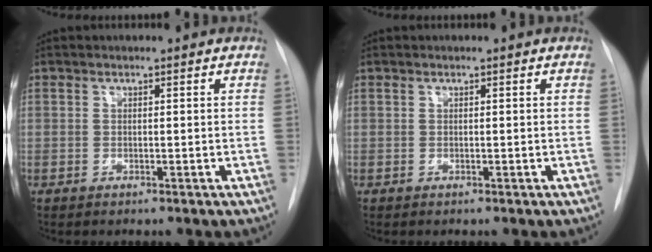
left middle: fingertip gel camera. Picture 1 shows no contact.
{"total": 0.0}